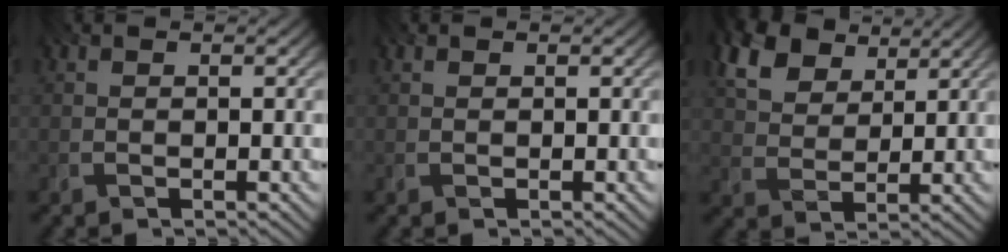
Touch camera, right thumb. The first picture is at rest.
{"total": 0.5, "force": [0.4, 0.3, 0.2], "torque": [-0.005, -0.001, 0.007]}
{"total": 9.1, "force": [5.2, 5.4, 5.2], "torque": [-0.140, 0.011, 0.088]}